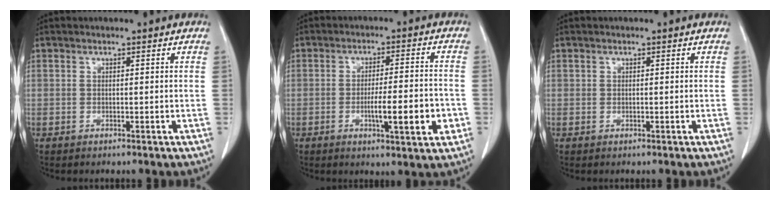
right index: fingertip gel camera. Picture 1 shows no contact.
{"total": 8.7, "force": [-2.5, 1.0, 8.2], "torque": [-0.126, -0.002, -0.037]}
{"total": 0.0}